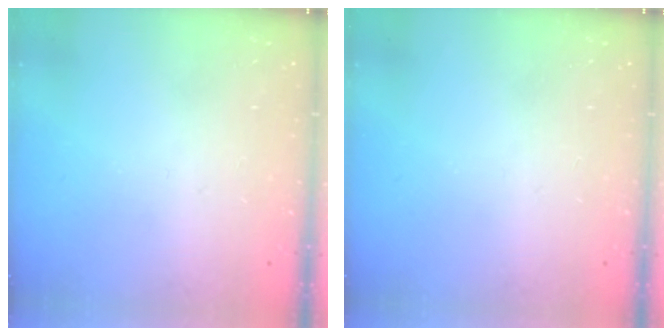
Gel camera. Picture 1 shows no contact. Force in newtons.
{"total": 0.0}